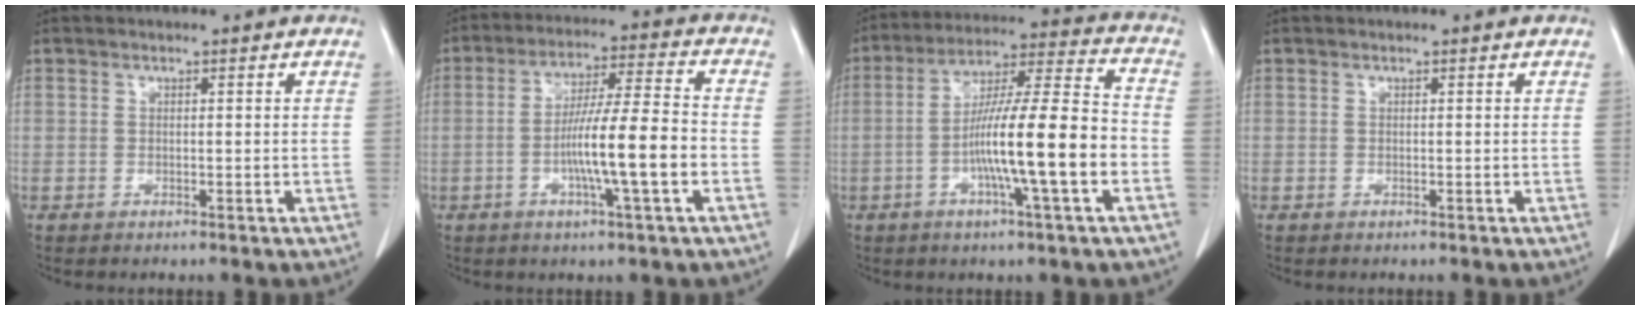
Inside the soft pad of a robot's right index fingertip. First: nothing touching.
{"total": 11.6, "force": [-2.9, 0.0, 11.2], "torque": [-0.195, 0.005, -0.052]}
{"total": 15.6, "force": [-3.9, 0.2, 15.1], "torque": [-0.257, 0.008, -0.069]}
{"total": 0.0}